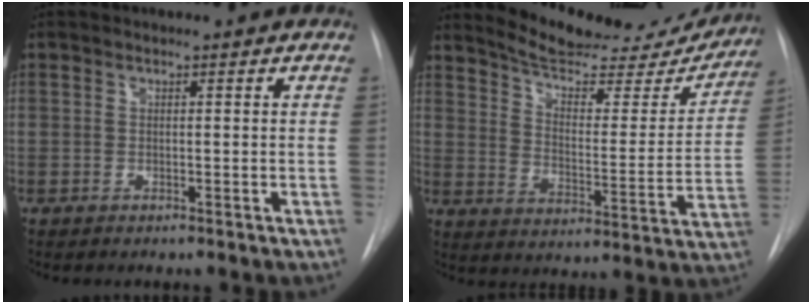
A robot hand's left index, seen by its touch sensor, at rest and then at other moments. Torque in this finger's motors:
{"motor_torque": [0.51, -0.97, 0.22, 0.03]}